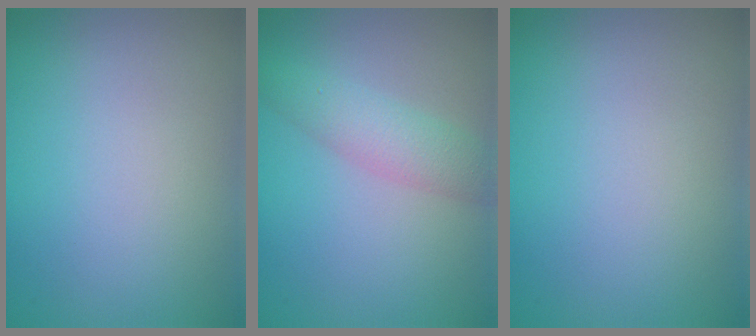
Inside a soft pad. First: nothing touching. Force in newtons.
{"total": 3.2, "press": 3.2, "slide": 0.0}
{"total": 0.0}